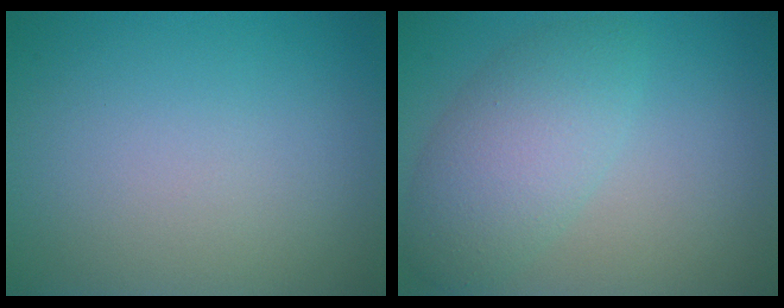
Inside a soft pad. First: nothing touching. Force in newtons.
{"total": 4.8, "press": 4.8, "slide": 0.1}